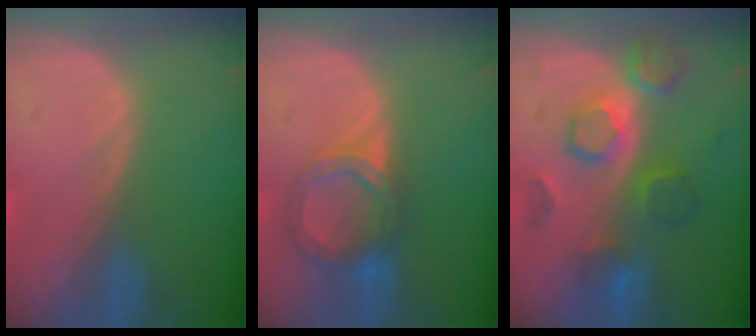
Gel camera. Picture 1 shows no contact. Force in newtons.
{"total": 6.5, "press": 5.7, "slide": 3.1}
{"total": 8.2, "press": 7.8, "slide": 2.5}